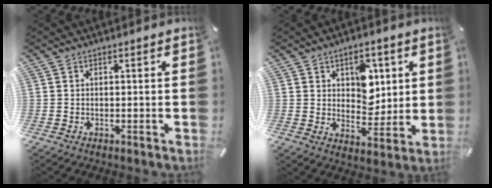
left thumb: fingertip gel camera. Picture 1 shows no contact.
{"total": 8.7, "force": [3.2, 6.8, 4.3], "torque": [-0.043, -0.013, 0.051]}